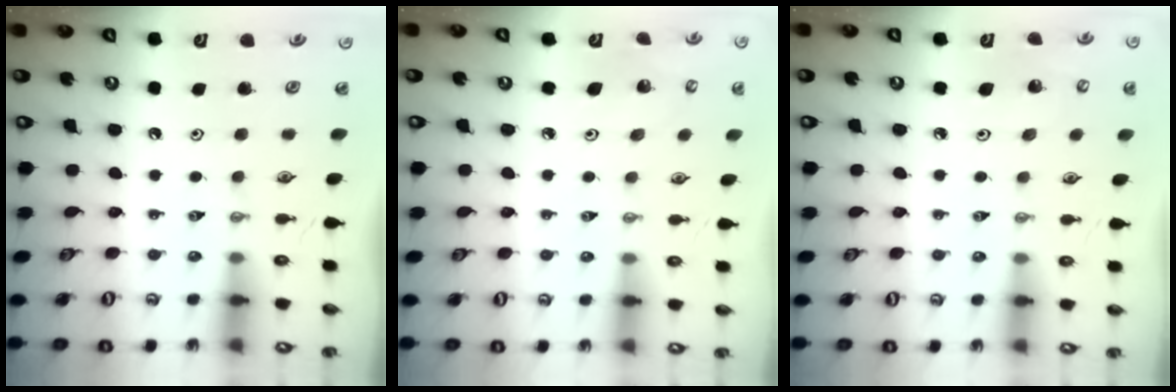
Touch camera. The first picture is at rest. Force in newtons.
{"total": 4.6, "press": 4.5, "slide": 1.2}
{"total": 5.6, "press": 5.3, "slide": 1.6}